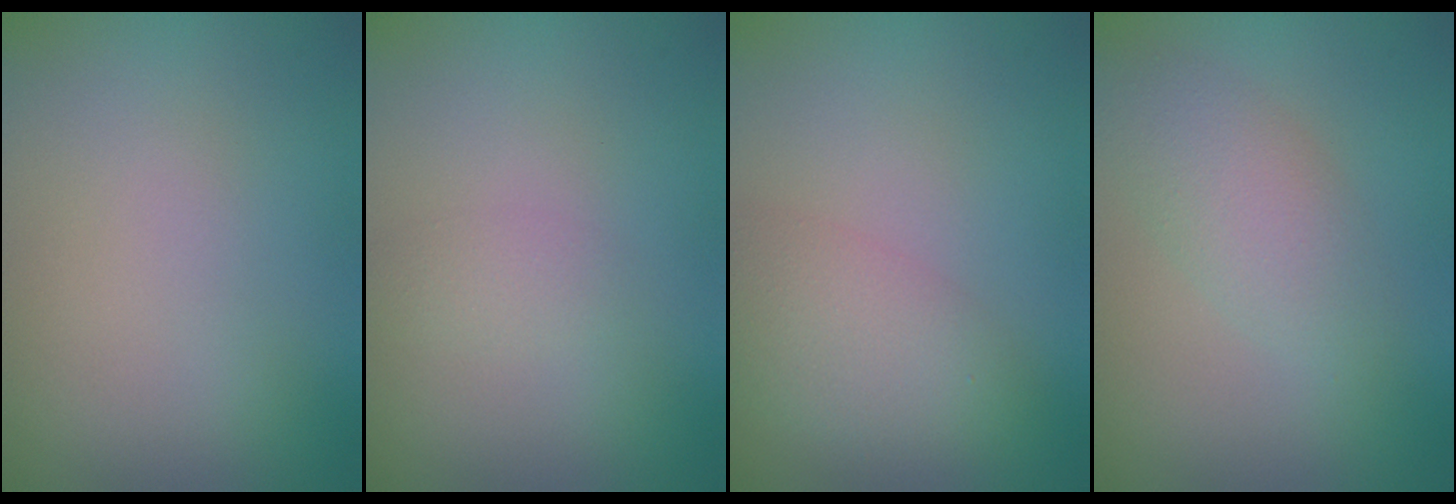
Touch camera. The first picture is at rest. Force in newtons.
{"total": 1.1, "press": 1.1, "slide": 0.0}
{"total": 3.7, "press": 3.7, "slide": 0.2}
{"total": 2.8, "press": 2.8, "slide": 0.2}